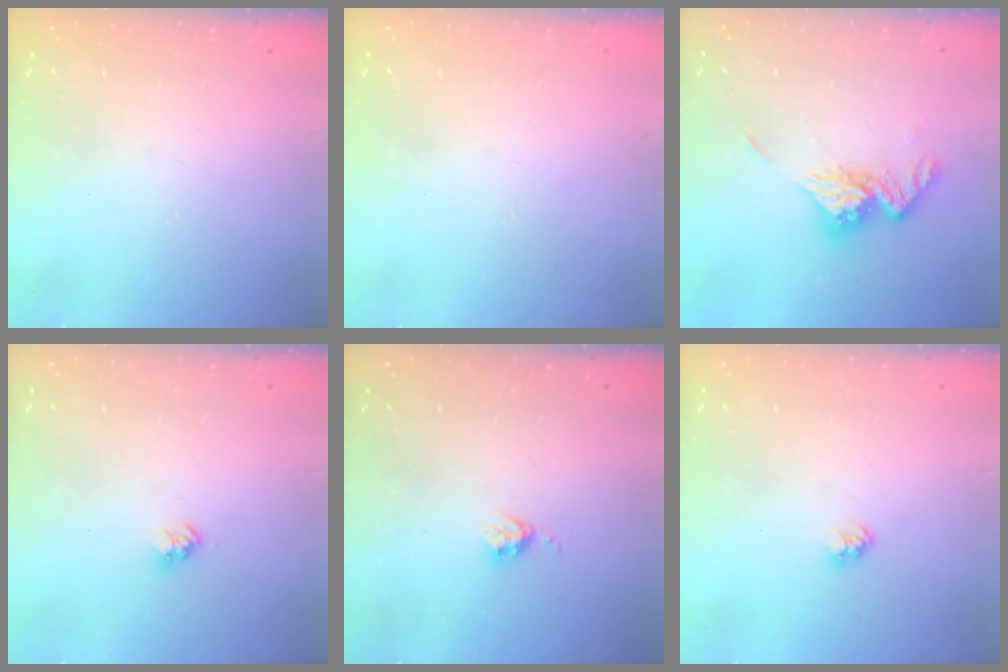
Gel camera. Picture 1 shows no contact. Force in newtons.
{"total": 0.5, "press": 0.5, "slide": 0.1}
{"total": 12.3, "press": 12.3, "slide": 1.3}
{"total": 2.8, "press": 2.8, "slide": 0.4}
{"total": 3.8, "press": 3.8, "slide": 0.4}
{"total": 2.4, "press": 2.4, "slide": 0.2}